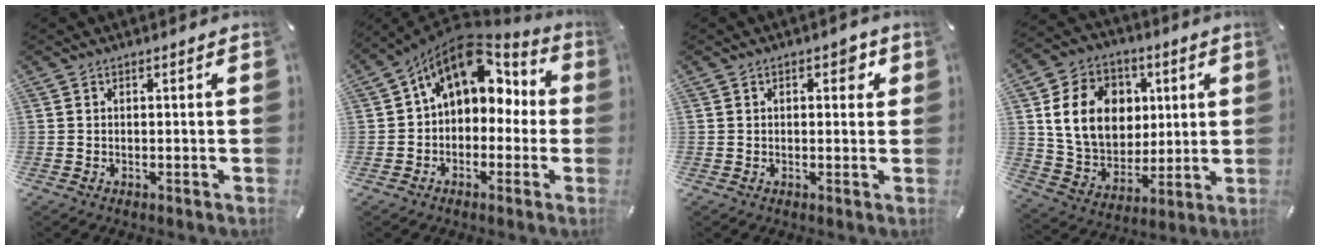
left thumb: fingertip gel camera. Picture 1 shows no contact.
{"total": 13.3, "force": [5.5, 9.2, 7.8], "torque": [-0.127, -0.027, 0.098]}
{"total": 3.1, "force": [0.9, 1.8, 2.4], "torque": [-0.027, 0.000, 0.007]}
{"total": 16.1, "force": [4.0, 13.5, 7.9], "torque": [-0.148, 0.004, 0.081]}